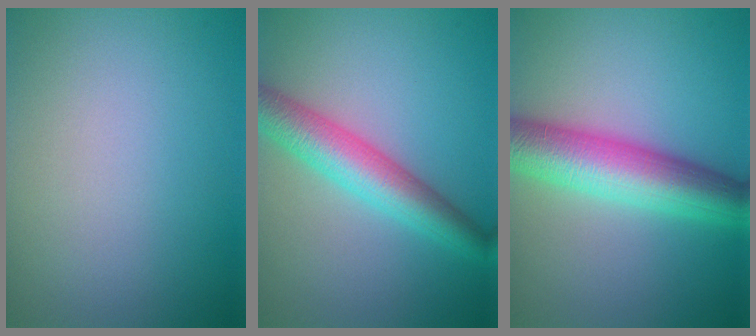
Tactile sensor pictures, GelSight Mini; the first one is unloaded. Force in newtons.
{"total": 5.4, "press": 5.4, "slide": 0.1}
{"total": 7.6, "press": 7.6, "slide": 0.1}